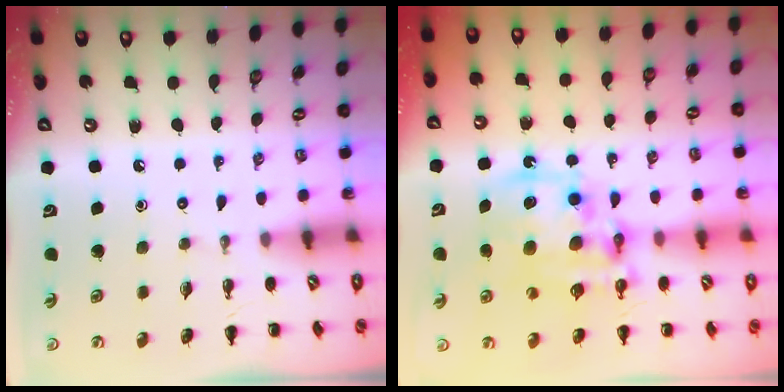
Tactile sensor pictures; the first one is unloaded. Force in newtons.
{"total": 14.3, "press": 13.8, "slide": 3.4}